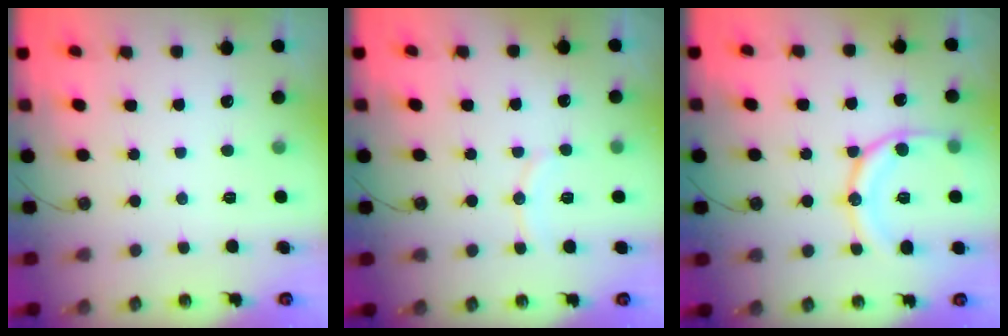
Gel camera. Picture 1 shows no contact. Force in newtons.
{"total": 6.3, "press": 6.2, "slide": 0.8}
{"total": 14.9, "press": 14.8, "slide": 1.5}